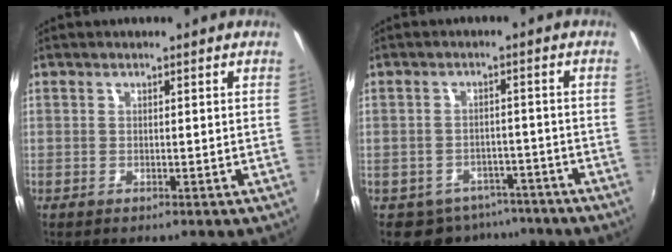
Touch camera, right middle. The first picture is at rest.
{"total": 7.3, "force": [-5.4, 4.6, 1.6], "torque": [-0.036, 0.010, -0.065]}